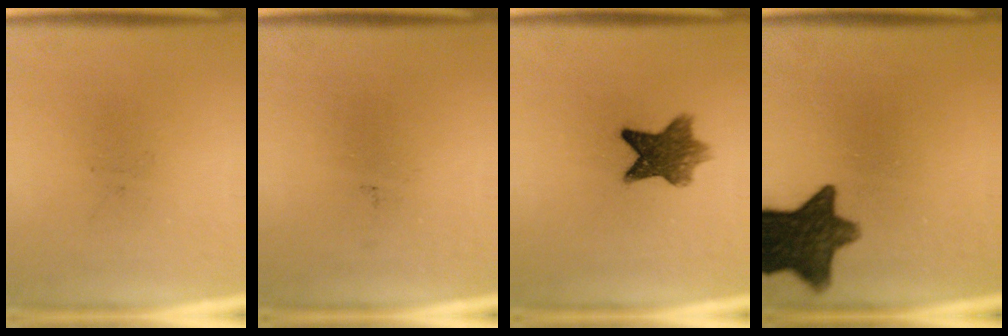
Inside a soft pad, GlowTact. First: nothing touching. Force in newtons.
{"total": 0.0}
{"total": 8.1}
{"total": 12.2}